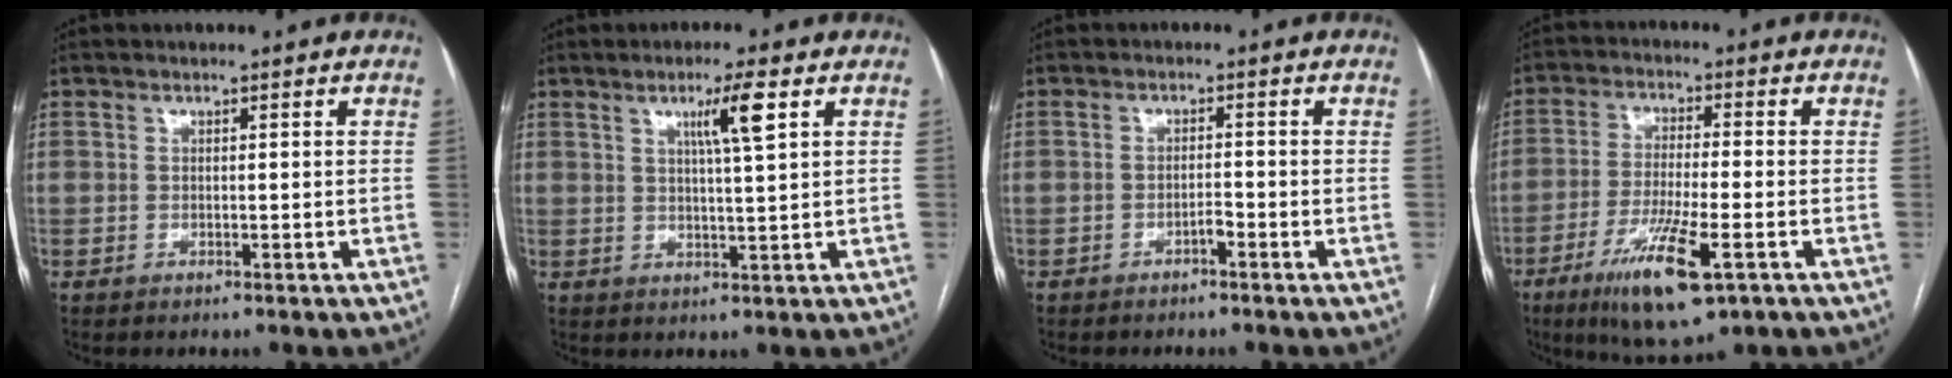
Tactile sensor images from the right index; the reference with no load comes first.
{"total": 5.3, "force": [2.4, -0.5, 4.8], "torque": [-0.081, -0.002, 0.039]}
{"total": 1.4, "force": [-1.0, 0.2, 0.9], "torque": [-0.014, 0.002, -0.018]}
{"total": 12.0, "force": [-5.8, 1.8, 10.3], "torque": [-0.196, -0.028, -0.098]}